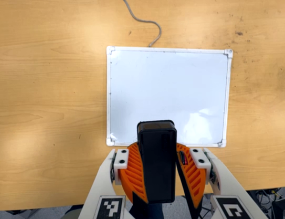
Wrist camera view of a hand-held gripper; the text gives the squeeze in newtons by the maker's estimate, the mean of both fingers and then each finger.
{"total": 9.6, "left": 9.7, "right": 9.5}